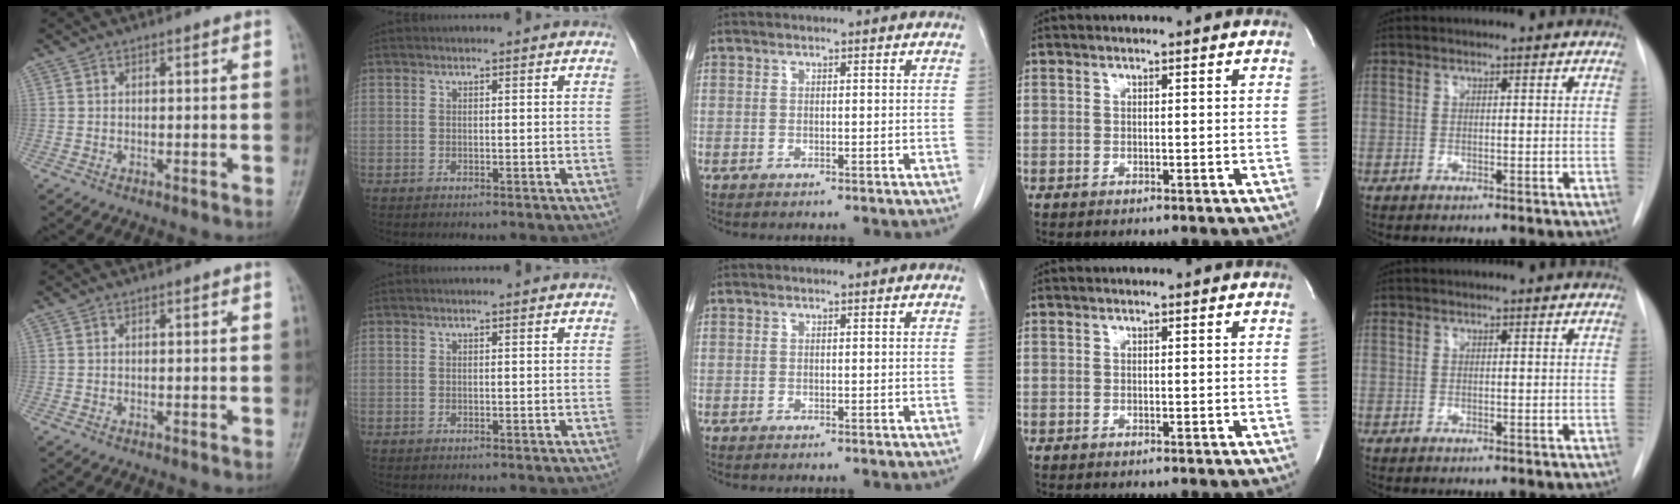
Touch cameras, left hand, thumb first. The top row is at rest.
{}